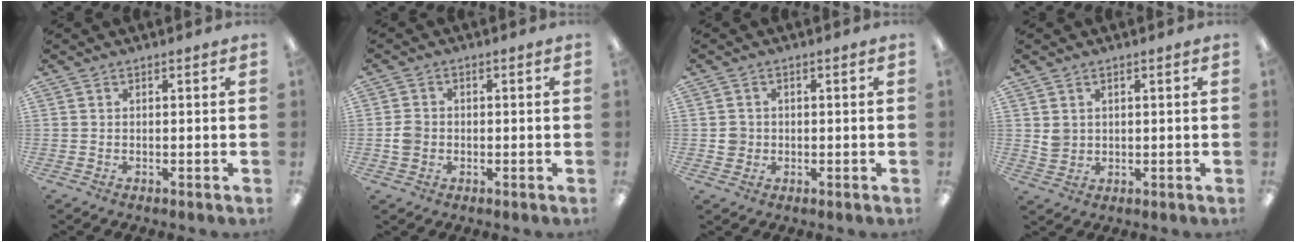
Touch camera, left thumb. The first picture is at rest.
{"total": 3.3, "force": [-0.6, 2.9, 1.3], "torque": [-0.014, 0.001, -0.013]}
{"total": 2.8, "force": [-0.2, 2.7, 0.6], "torque": [-0.004, 0.001, -0.007]}
{"total": 3.1, "force": [1.1, 2.8, 0.7], "torque": [-0.011, 0.001, 0.020]}